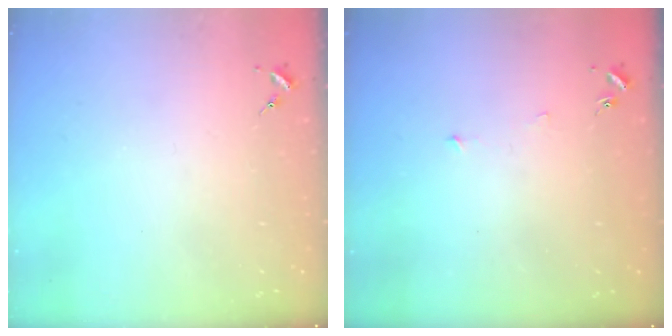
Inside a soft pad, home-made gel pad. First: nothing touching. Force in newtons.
{"total": 3.3, "press": 3.3, "slide": 0.3}